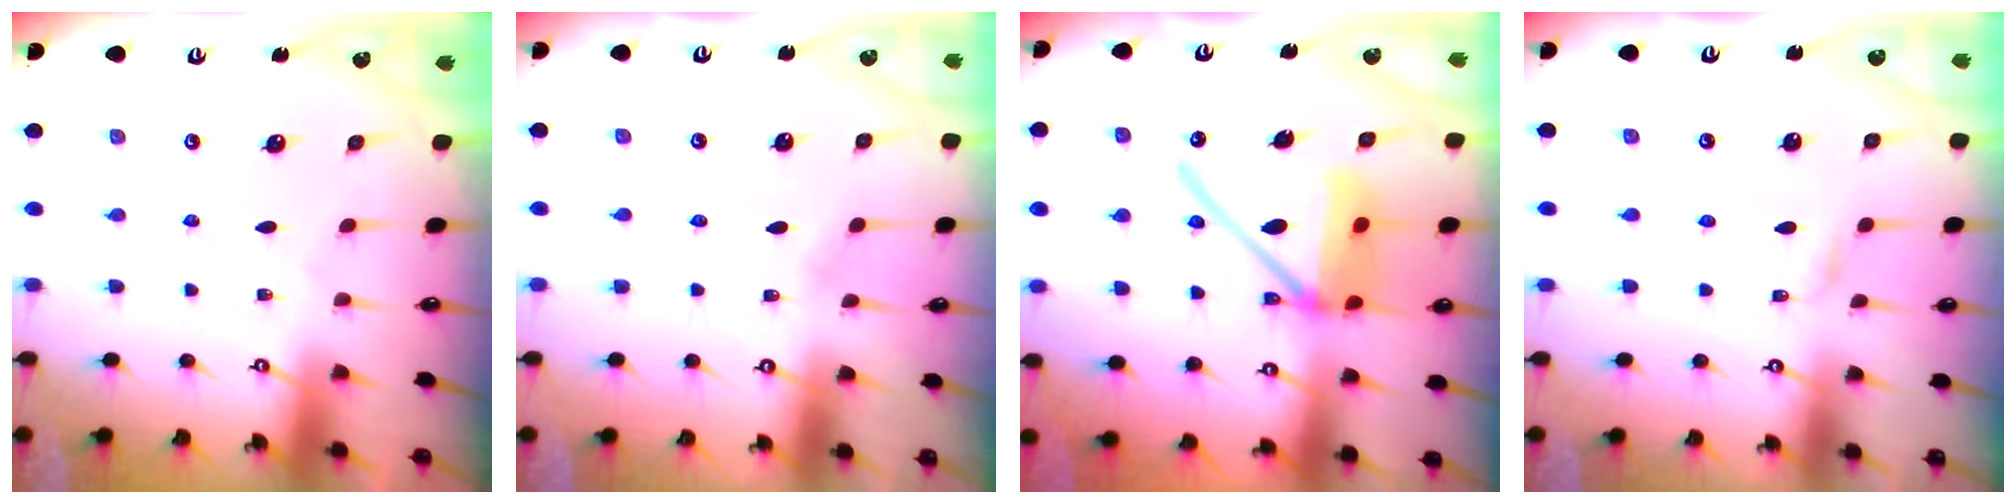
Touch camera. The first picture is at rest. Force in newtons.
{"total": 1.9, "press": 1.9, "slide": 0.2}
{"total": 16.1, "press": 15.9, "slide": 2.3}
{"total": 1.3, "press": 1.3, "slide": 0.2}